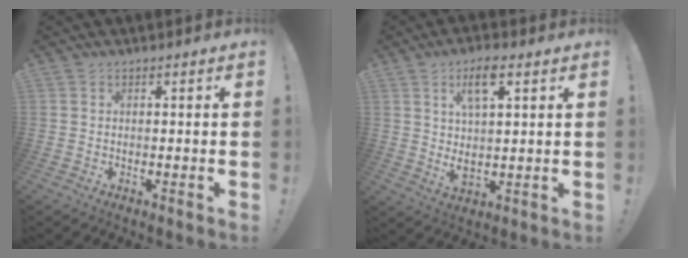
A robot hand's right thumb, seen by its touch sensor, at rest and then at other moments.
{"total": 9.4, "force": [4.2, 3.4, 7.7], "torque": [-0.133, -0.012, 0.070]}